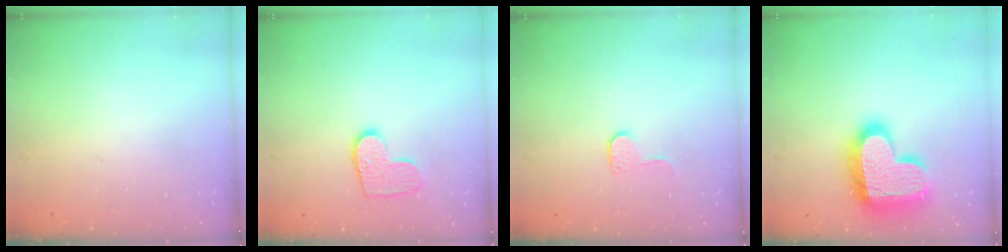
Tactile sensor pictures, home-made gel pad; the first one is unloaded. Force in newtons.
{"total": 9.3, "press": 9.3, "slide": 0.4}
{"total": 6.9, "press": 6.9, "slide": 0.5}
{"total": 21.5, "press": 21.5, "slide": 1.6}